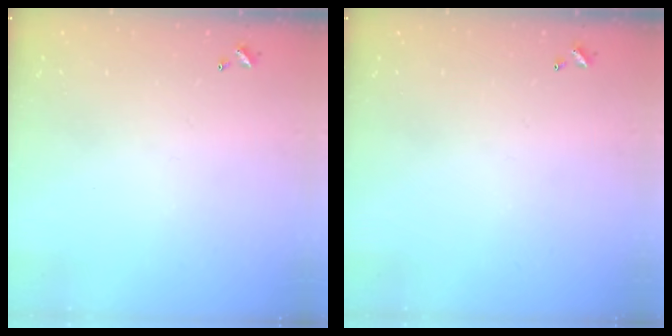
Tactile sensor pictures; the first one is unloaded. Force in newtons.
{"total": 0.0}